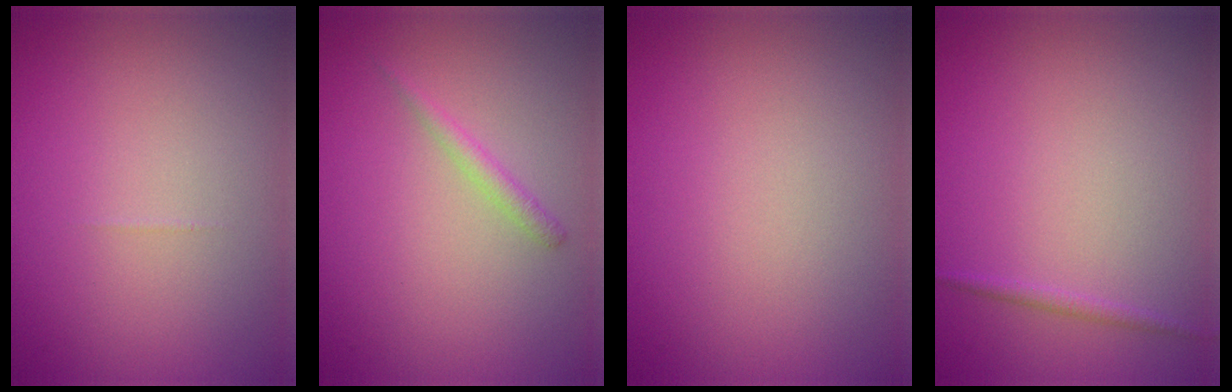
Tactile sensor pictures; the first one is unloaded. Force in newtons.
{"total": 1.2, "press": 1.2, "slide": 0.1}
{"total": 0.0}
{"total": 0.7, "press": 0.7, "slide": 0.0}